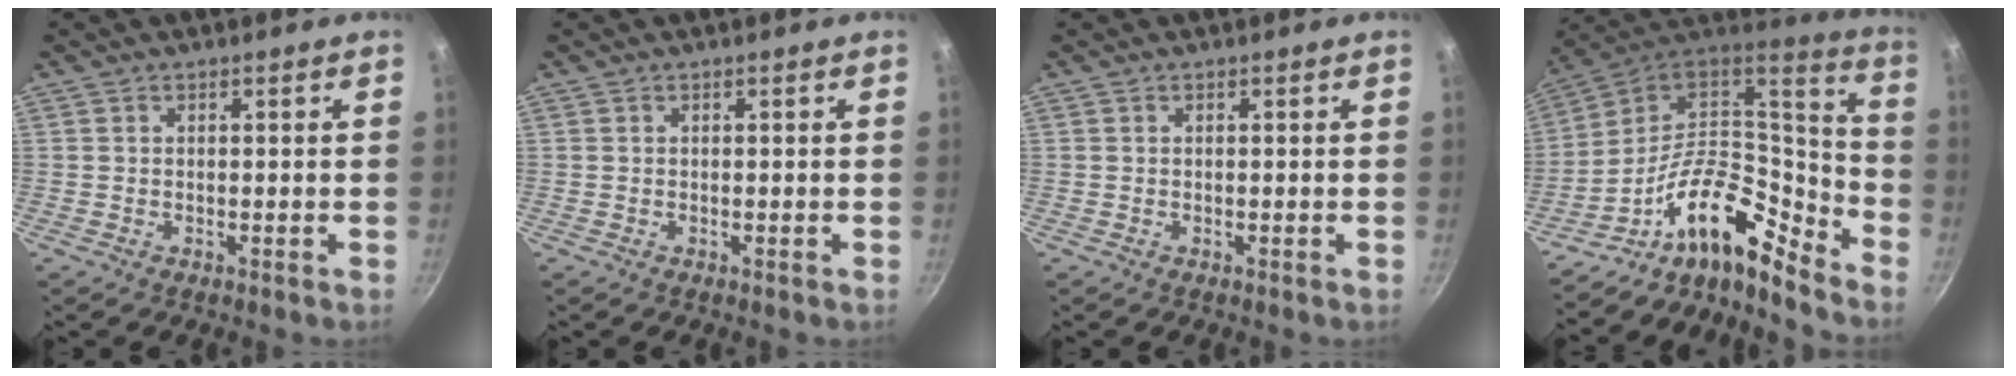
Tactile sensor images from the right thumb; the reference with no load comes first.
{"total": 0.0}
{"total": 0.0}
{"total": 18.3, "force": [-10.7, 8.2, 12.3], "torque": [-0.170, 0.088, -0.209]}